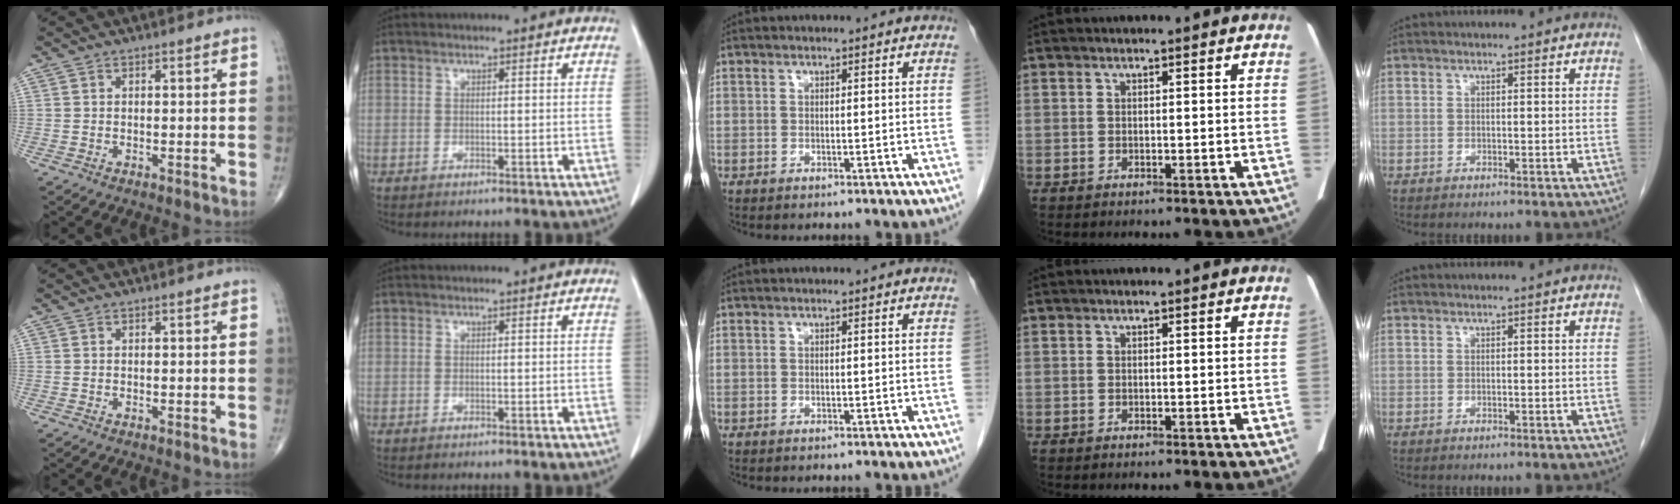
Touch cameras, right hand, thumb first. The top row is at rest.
{}